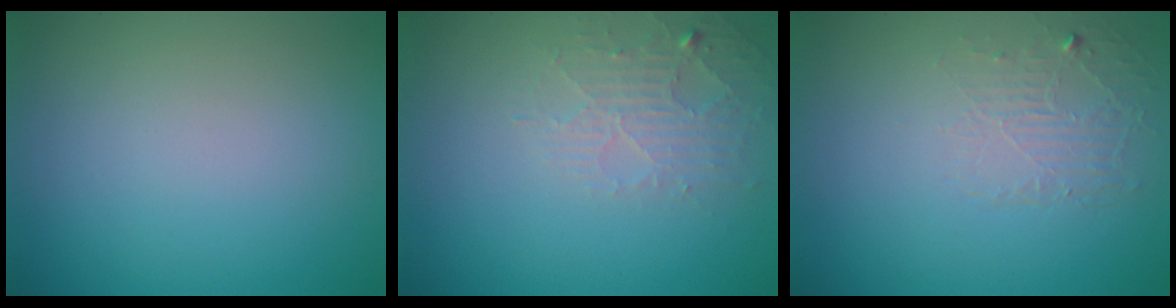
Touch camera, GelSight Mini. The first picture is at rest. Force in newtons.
{"total": 2.6, "press": 2.6, "slide": 0.4}
{"total": 1.8, "press": 0.4, "slide": 1.8}